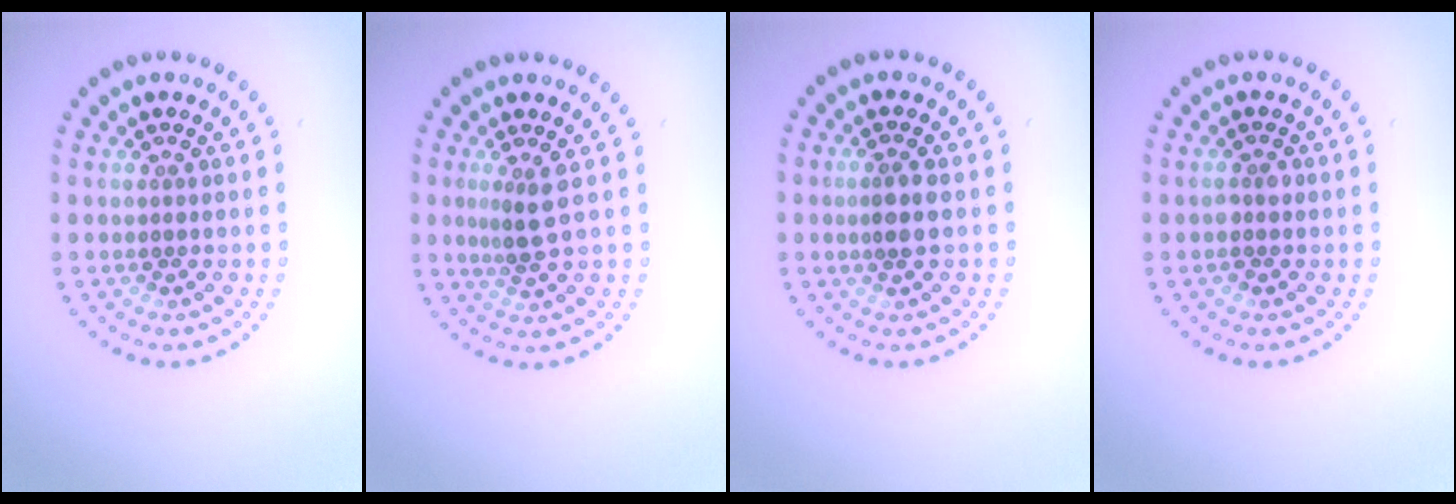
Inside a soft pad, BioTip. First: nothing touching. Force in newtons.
{"total": 1.9, "press": 1.4, "slide": 1.3}
{"total": 2.0, "press": 1.8, "slide": 1.1}
{"total": 1.2, "press": 1.1, "slide": 0.5}